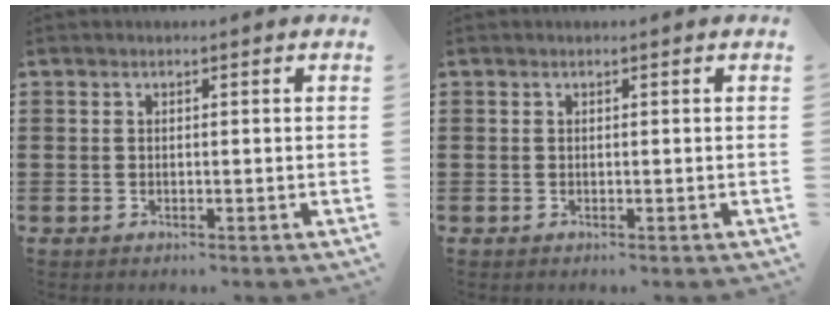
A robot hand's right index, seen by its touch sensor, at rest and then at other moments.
{"total": 0.0}